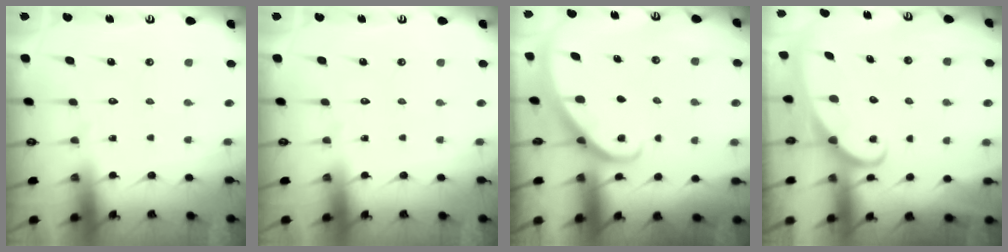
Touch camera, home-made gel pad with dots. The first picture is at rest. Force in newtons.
{"total": 0.0}
{"total": 2.3, "press": 2.3, "slide": 0.2}
{"total": 2.5, "press": 2.5, "slide": 0.3}